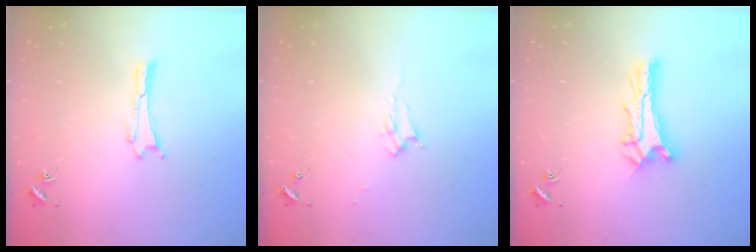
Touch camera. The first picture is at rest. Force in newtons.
{"total": 1.7, "press": 1.6, "slide": 0.2}
{"total": 2.7, "press": 2.7, "slide": 0.3}